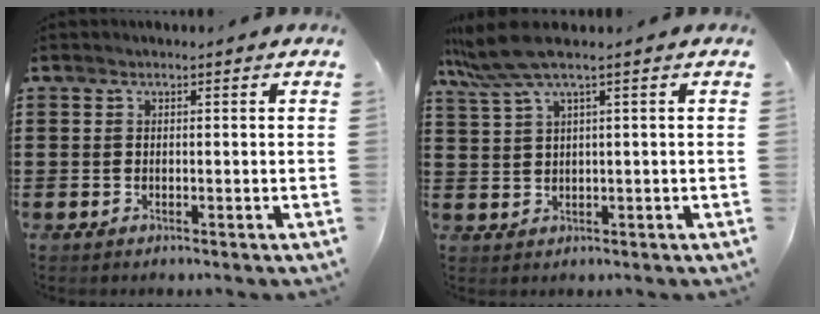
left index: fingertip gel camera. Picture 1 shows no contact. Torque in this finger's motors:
{"motor_torque": [0.88, -0.94, 0.22, 0.08]}